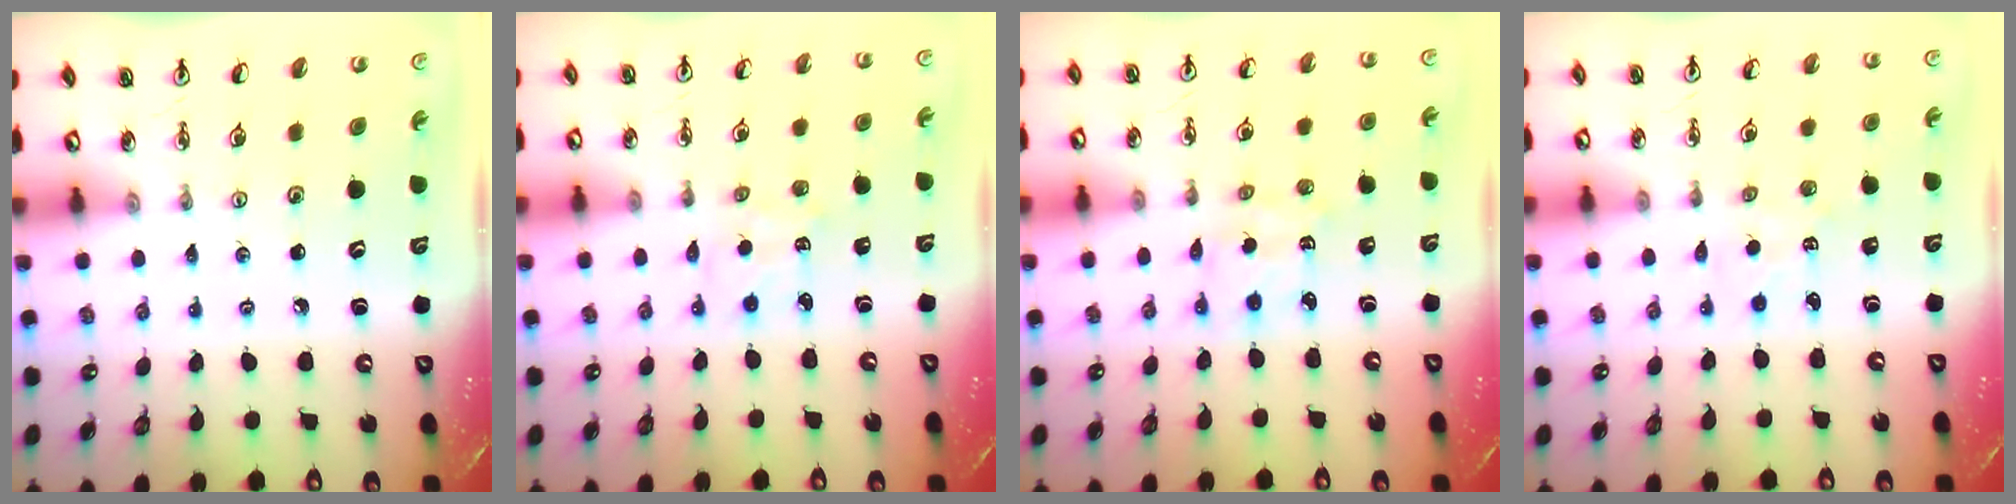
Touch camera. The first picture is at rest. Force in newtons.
{"total": 2.9, "press": 2.9, "slide": 0.4}
{"total": 2.1, "press": 2.0, "slide": 0.6}
{"total": 1.3, "press": 1.3, "slide": 0.2}